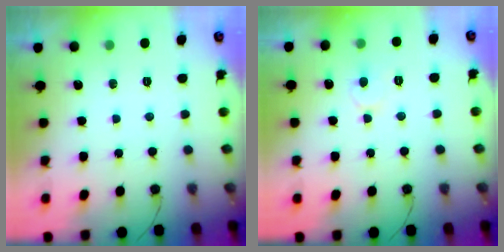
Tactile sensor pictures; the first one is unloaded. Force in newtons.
{"total": 6.1, "press": 6.1, "slide": 0.4}